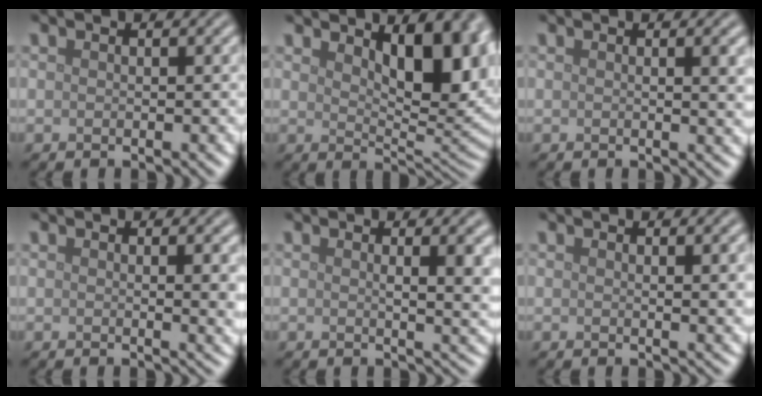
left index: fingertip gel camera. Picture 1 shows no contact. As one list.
[{"total": 9.3, "force": [3.4, 4.4, 7.5], "torque": [-0.099, -0.003, 0.049]}, {"total": 2.6, "force": [0.6, 0.8, 2.4], "torque": [-0.024, 0.002, 0.006]}, {"total": 2.8, "force": [0.9, 0.9, 2.5], "torque": [-0.024, -0.002, 0.013]}, {"total": 4.7, "force": [1.2, 1.5, 4.2], "torque": [-0.042, 0.000, 0.019]}, {"total": 2.0, "force": [0.9, 0.6, 1.7], "torque": [-0.015, 0.001, 0.011]}]